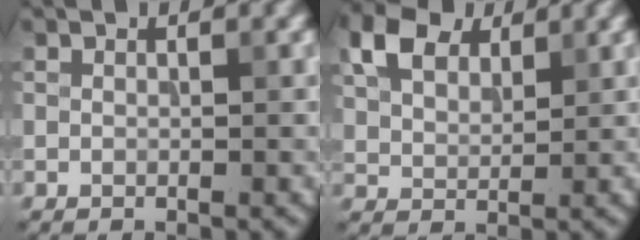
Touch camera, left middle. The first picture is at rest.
{"total": 5.3, "force": [2.9, 3.3, 3.0], "torque": [-0.071, 0.010, 0.055]}